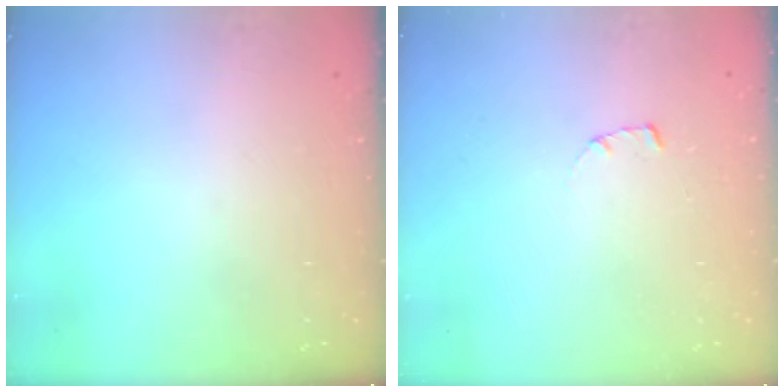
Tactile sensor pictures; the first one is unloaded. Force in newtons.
{"total": 1.7, "press": 1.7, "slide": 0.2}